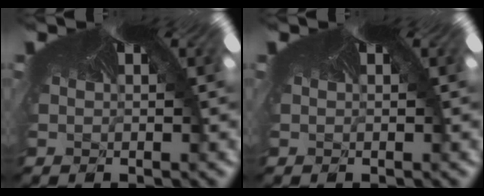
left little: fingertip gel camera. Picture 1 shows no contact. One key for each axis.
{"total": 0.0}